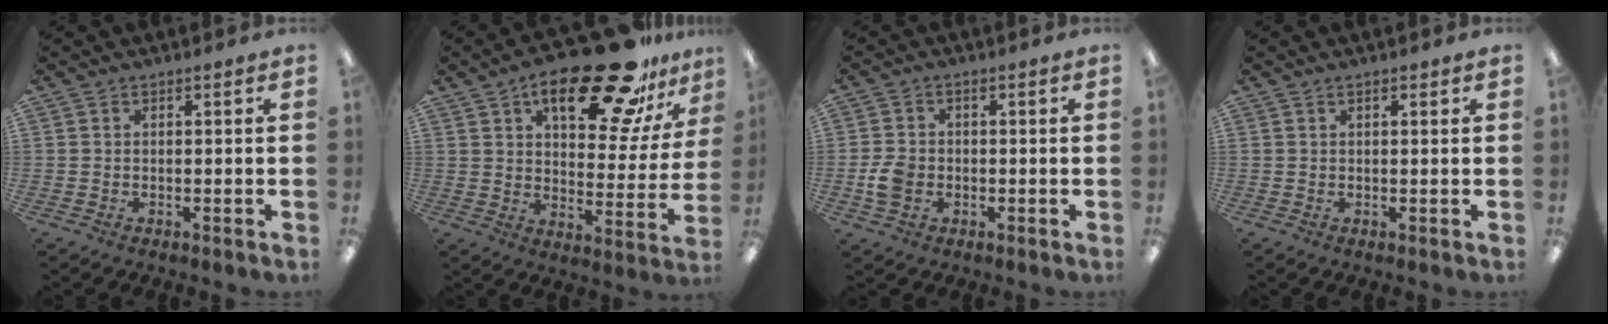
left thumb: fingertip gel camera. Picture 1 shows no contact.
{"total": 23.4, "force": [15.9, 8.7, 14.8], "torque": [-0.208, -0.095, 0.258]}
{"total": 4.9, "force": [-1.2, 3.9, 2.8], "torque": [-0.052, 0.001, -0.024]}
{"total": 1.0, "force": [0.7, 0.4, 0.7], "torque": [-0.014, 0.001, 0.012]}